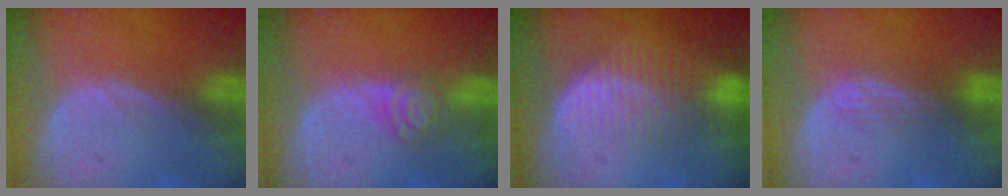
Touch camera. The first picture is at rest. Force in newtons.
{"total": 4.3, "press": 3.9, "slide": 1.9}
{"total": 7.1, "press": 6.5, "slide": 2.8}
{"total": 2.9, "press": 2.5, "slide": 1.5}